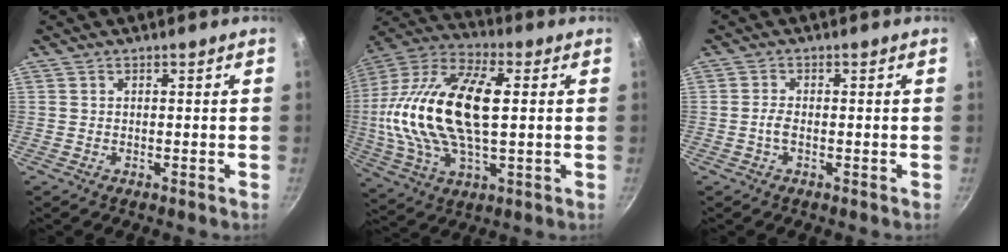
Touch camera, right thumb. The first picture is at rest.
{"total": 24.6, "force": [2.2, 12.0, 21.4], "torque": [-0.426, 0.020, 0.029]}
{"total": 1.8, "force": [-0.5, 0.8, 1.5], "torque": [-0.037, 0.007, -0.015]}